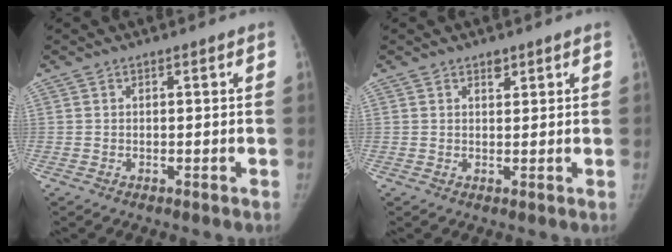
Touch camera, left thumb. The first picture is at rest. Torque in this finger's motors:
{"motor_torque": [0.14, -0.07, 0.53, -0.45, 0.05]}